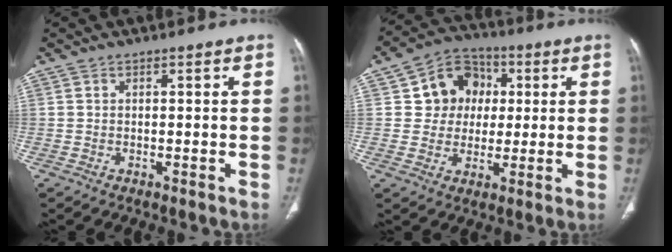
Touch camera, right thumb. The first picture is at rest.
{"total": 10.6, "force": [2.1, 9.5, 4.2], "torque": [-0.016, 0.006, 0.027]}